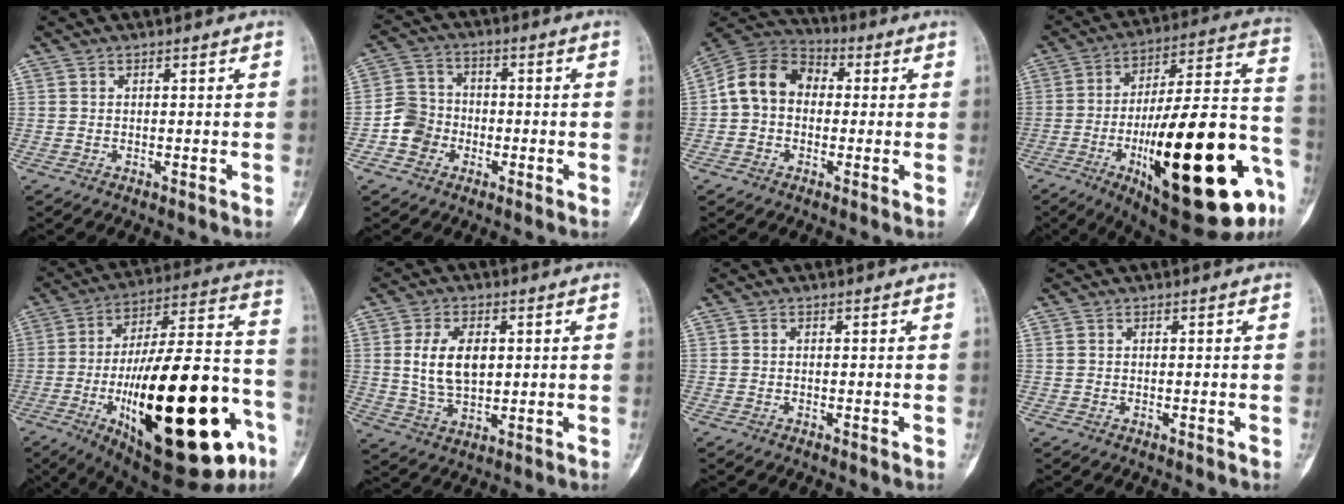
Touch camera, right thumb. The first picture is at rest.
{"total": 6.9, "force": [-2.2, 6.2, 2.1], "torque": [-0.014, 0.023, -0.047]}
{"total": 10.8, "force": [0.2, 8.5, 6.6], "torque": [-0.100, 0.035, -0.015]}
{"total": 34.7, "force": [-12.0, 10.8, 30.7], "torque": [-0.413, 0.042, -0.168]}
{"total": 38.7, "force": [-13.1, 14.0, 33.6], "torque": [-0.475, 0.043, -0.188]}
{"total": 9.3, "force": [1.5, 5.5, 7.3], "torque": [-0.127, -0.011, 0.037]}
{"total": 0.0}
{"total": 0.7, "force": [0.2, 0.6, 0.3], "torque": [-0.008, 0.004, 0.006]}